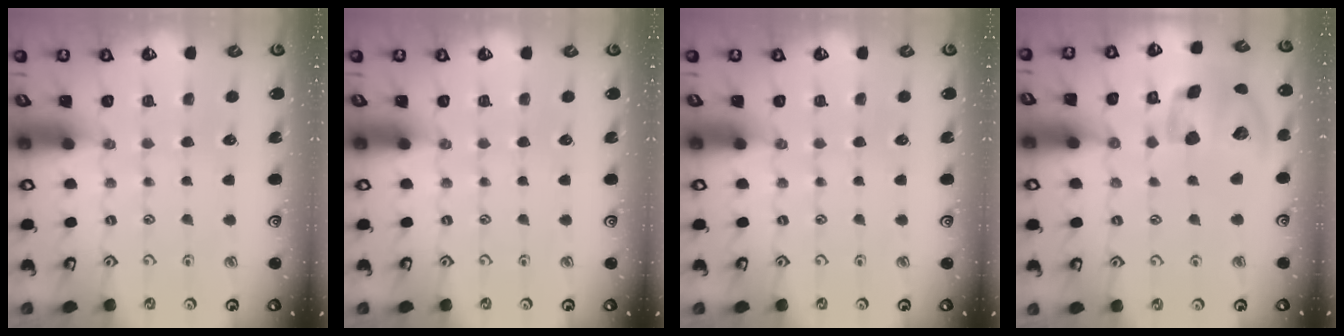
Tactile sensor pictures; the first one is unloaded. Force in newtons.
{"total": 0.0}
{"total": 0.0}
{"total": 18.2, "press": 18.0, "slide": 2.9}